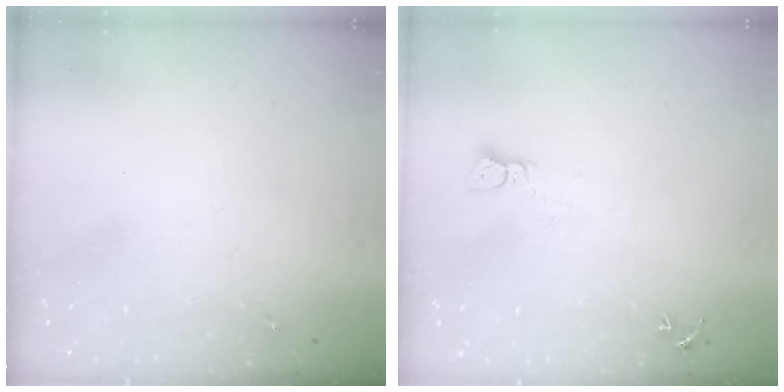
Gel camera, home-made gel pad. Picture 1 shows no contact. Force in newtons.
{"total": 2.1, "press": 2.1, "slide": 0.2}